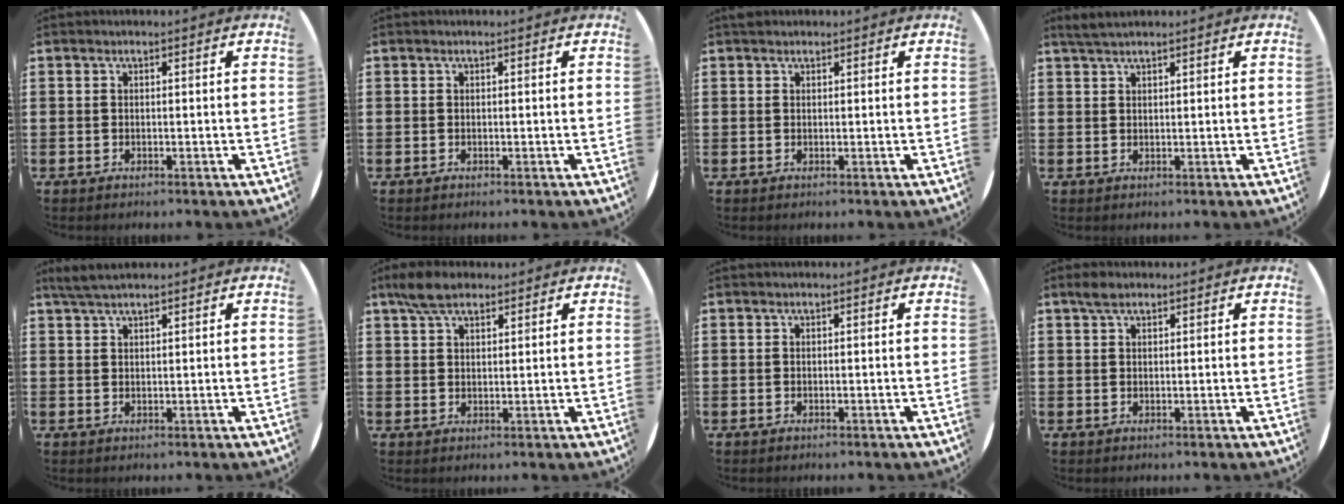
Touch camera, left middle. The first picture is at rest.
{"total": 0.0}
{"total": 0.6, "force": [0.6, 0.3, 0.0], "torque": [0.008, 0.000, 0.009]}
{"total": 1.9, "force": [1.6, 0.2, 0.9], "torque": [-0.020, 0.002, 0.031]}
{"total": 2.7, "force": [2.2, 0.4, 1.3], "torque": [-0.030, 0.004, 0.042]}
{"total": 4.7, "force": [3.7, 1.9, 2.1], "torque": [-0.050, 0.003, 0.069]}
{"total": 0.0}
{"total": 2.0, "force": [1.5, 0.9, 1.0], "torque": [-0.014, 0.003, 0.026]}